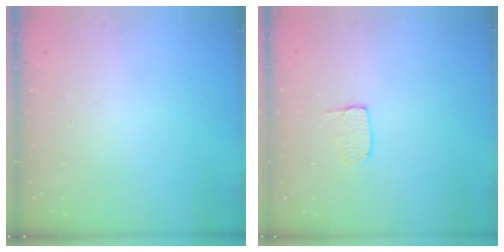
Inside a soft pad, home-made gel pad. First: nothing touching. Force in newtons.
{"total": 5.5, "press": 5.5, "slide": 0.4}